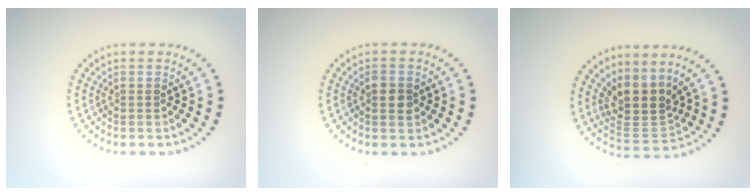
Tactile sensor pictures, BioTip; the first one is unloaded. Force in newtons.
{"total": 1.7, "press": 1.7, "slide": 0.2}
{"total": 4.1, "press": 3.0, "slide": 2.7}